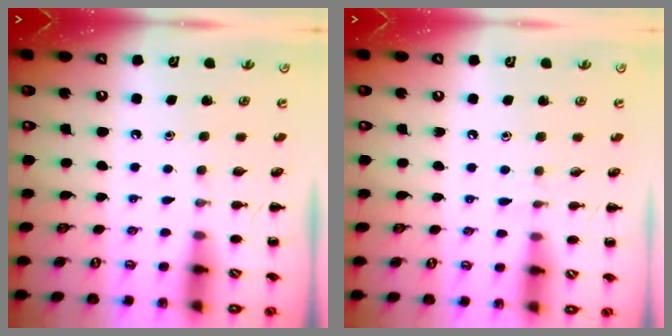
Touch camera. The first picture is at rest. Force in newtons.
{"total": 4.0, "press": 3.6, "slide": 1.7}